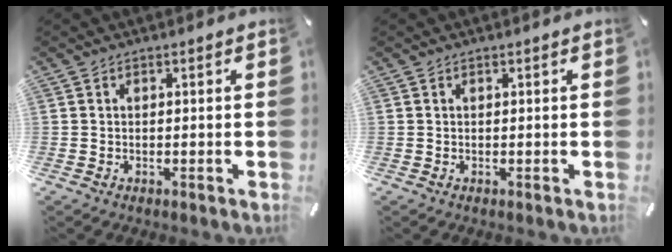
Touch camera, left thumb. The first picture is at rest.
{"total": 0.0}